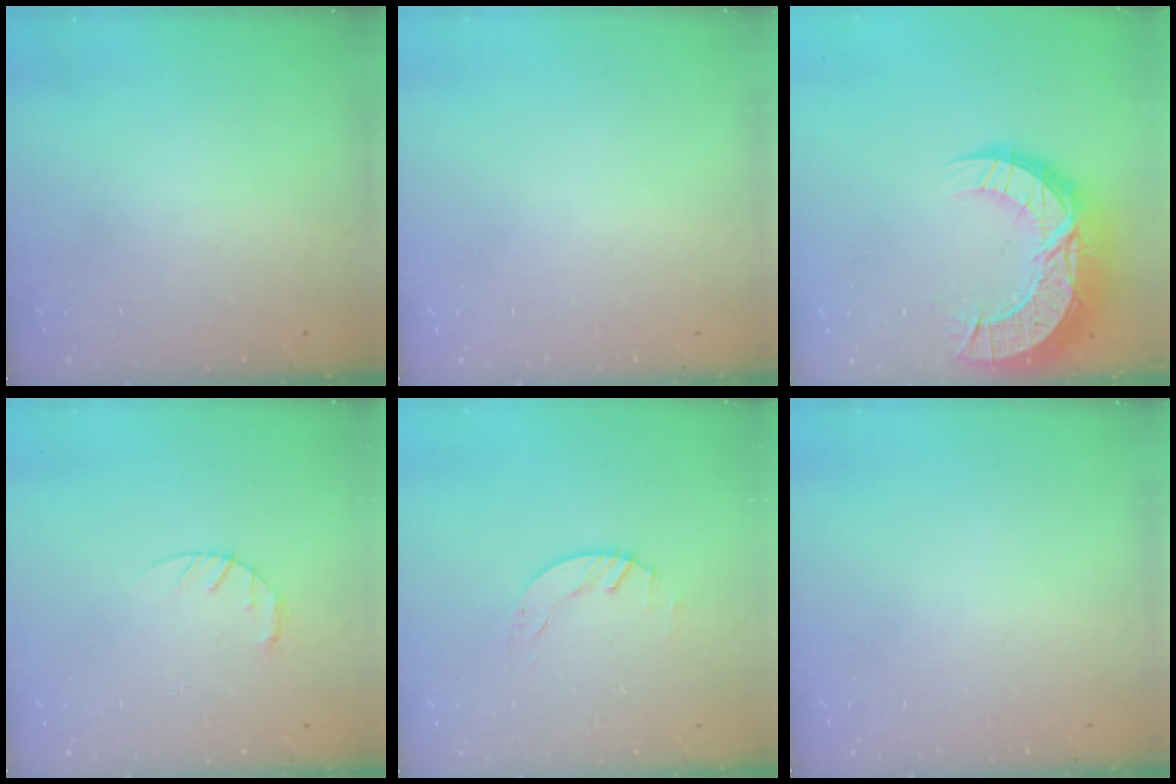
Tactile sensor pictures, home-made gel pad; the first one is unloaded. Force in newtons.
{"total": 0.0}
{"total": 24.0, "press": 23.9, "slide": 1.9}
{"total": 3.9, "press": 3.9, "slide": 0.5}
{"total": 0.7, "press": 0.7, "slide": 0.2}
{"total": 0.0}